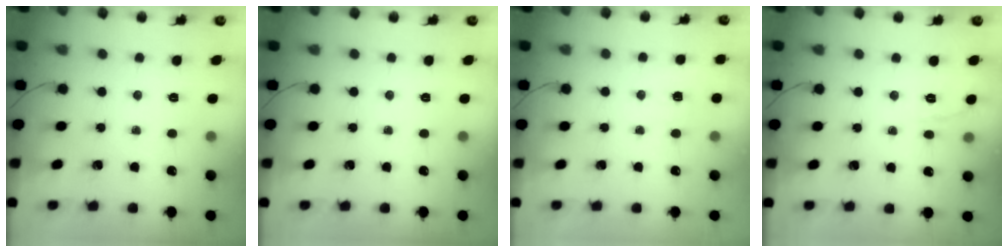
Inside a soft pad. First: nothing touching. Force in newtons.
{"total": 0.0}
{"total": 2.6, "press": 2.1, "slide": 1.6}
{"total": 1.8, "press": 0.3, "slide": 1.8}